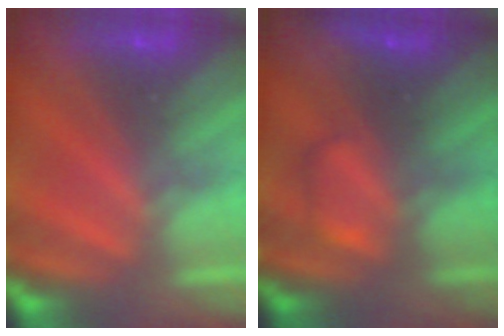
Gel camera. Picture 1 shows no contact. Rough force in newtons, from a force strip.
{"total": 2.3}